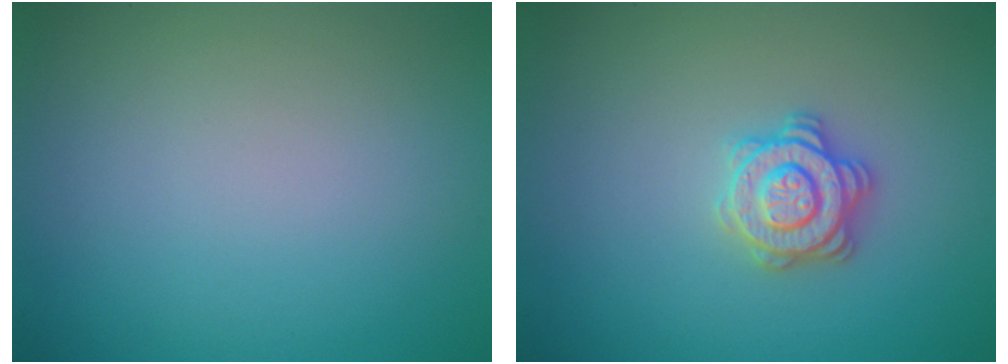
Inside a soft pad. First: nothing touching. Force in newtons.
{"total": 2.9, "press": 2.9, "slide": 0.4}